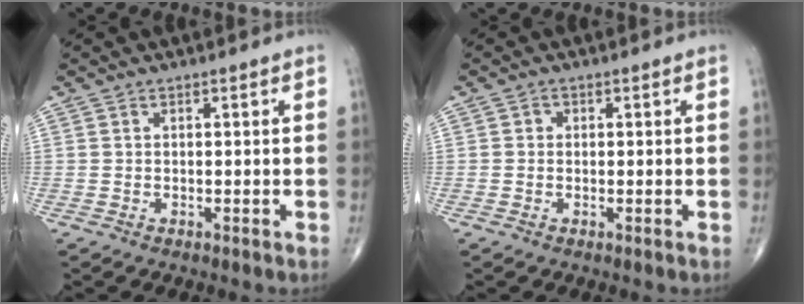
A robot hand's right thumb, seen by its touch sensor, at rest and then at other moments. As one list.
[{"total": 0.9, "force": [0.0, 0.8, 0.3], "torque": [0.001, 0.002, -0.002]}]